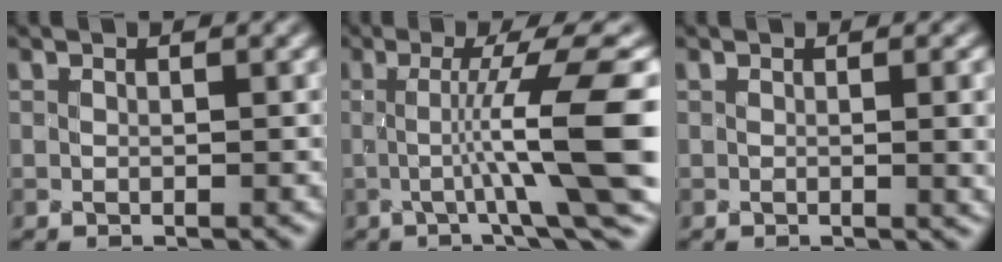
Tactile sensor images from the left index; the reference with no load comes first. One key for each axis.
{"total": 9.3, "fx": -1.6, "fy": 1.1, "fz": 9.1, "tx": -0.121, "ty": 0.006, "tz": -0.014}
{"total": 3.0, "fx": -0.1, "fy": 1.2, "fz": 2.8, "tx": -0.014, "ty": 0.008, "tz": 0.009}